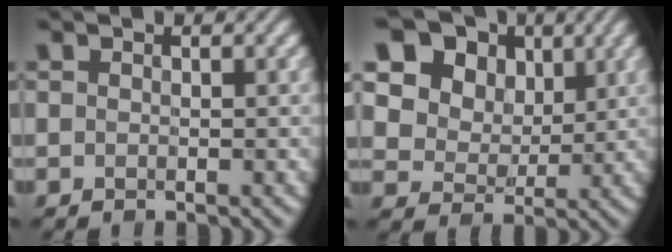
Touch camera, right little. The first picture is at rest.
{"total": 15.2, "force": [7.2, 11.4, 6.9], "torque": [-0.177, 0.029, 0.137]}